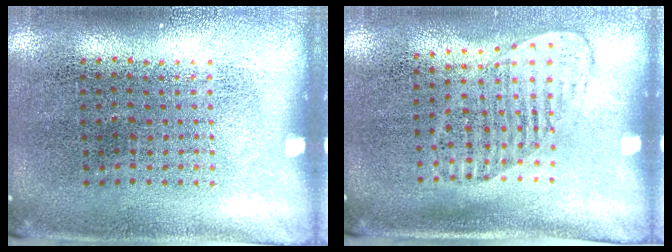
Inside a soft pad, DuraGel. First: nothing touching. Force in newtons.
{"total": 1.4, "press": 1.2, "slide": 0.8}